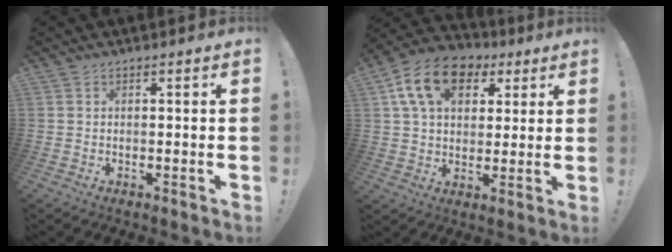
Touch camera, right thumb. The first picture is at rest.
{"total": 15.4, "force": [6.3, 10.5, 9.4], "torque": [-0.156, -0.012, 0.121]}